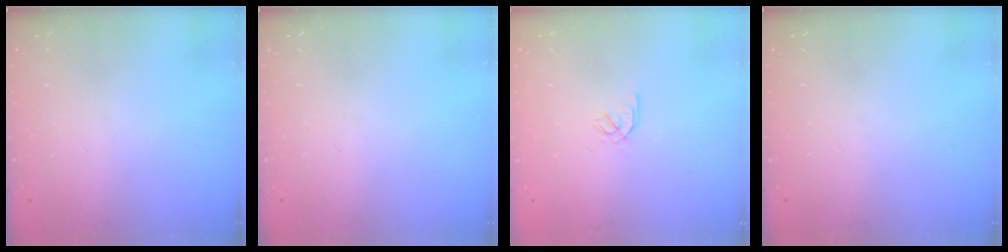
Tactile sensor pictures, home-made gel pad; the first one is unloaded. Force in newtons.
{"total": 0.0}
{"total": 2.2, "press": 2.1, "slide": 0.6}
{"total": 0.0}